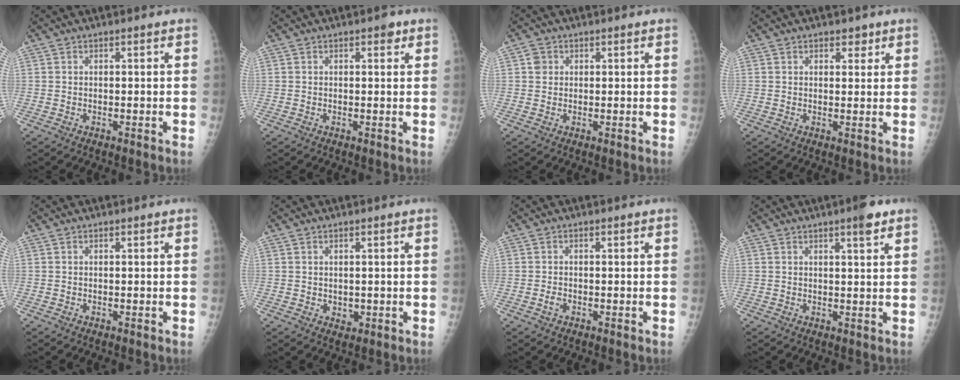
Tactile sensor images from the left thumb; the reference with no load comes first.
{"total": 1.6, "force": [0.9, 0.8, 1.0], "torque": [-0.004, -0.001, 0.008]}
{"total": 2.0, "force": [0.5, 1.8, 0.6], "torque": [-0.001, 0.000, 0.005]}
{"total": 2.4, "force": [1.5, 1.5, 1.1], "torque": [0.005, -0.007, 0.019]}
{"total": 0.0}
{"total": 1.8, "force": [0.2, 1.5, 1.0], "torque": [-0.011, -0.004, 0.010]}
{"total": 1.2, "force": [-0.5, 0.8, 0.7], "torque": [-0.012, 0.001, -0.010]}
{"total": 3.7, "force": [2.4, 0.6, 2.8], "torque": [-0.036, -0.012, 0.032]}